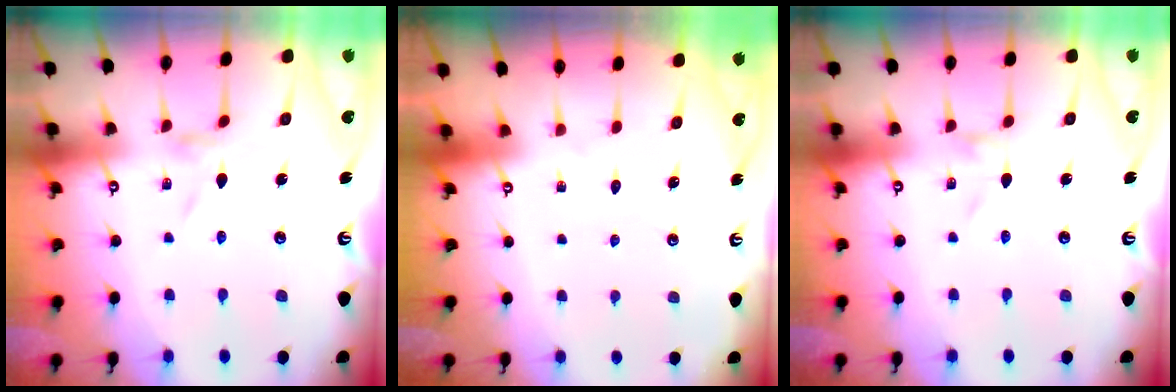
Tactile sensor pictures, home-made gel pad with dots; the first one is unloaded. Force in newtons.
{"total": 1.8, "press": 1.8, "slide": 0.1}
{"total": 0.0}